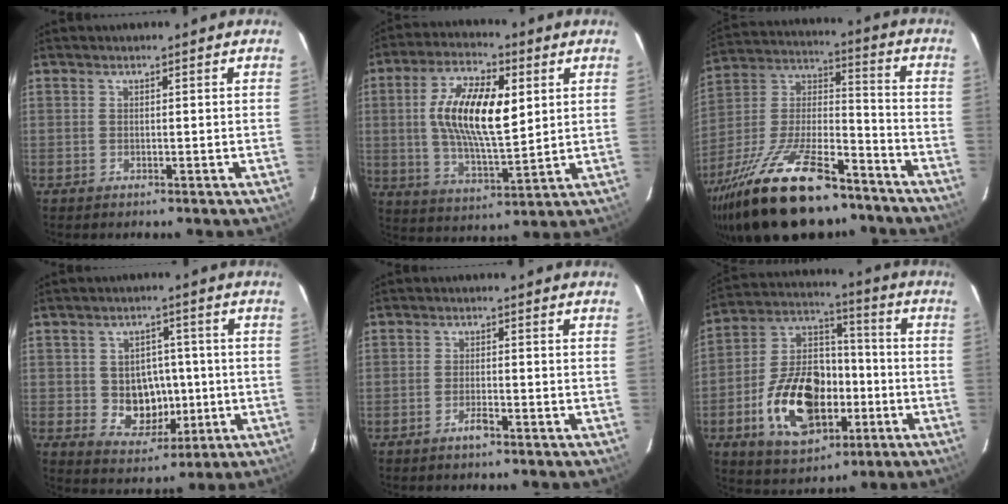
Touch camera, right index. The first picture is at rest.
{"total": 15.1, "force": [3.0, 5.9, 13.6], "torque": [-0.256, 0.009, 0.057]}
{"total": 28.0, "force": [-19.7, 10.0, 17.2], "torque": [-0.337, -0.015, -0.316]}
{"total": 8.6, "force": [-0.9, 7.3, 4.4], "torque": [-0.091, 0.007, 0.003]}
{"total": 2.3, "force": [-1.6, 0.6, 1.5], "torque": [-0.037, 0.001, -0.032]}
{"total": 19.6, "force": [-6.2, 12.0, 14.2], "torque": [-0.292, 0.020, -0.090]}